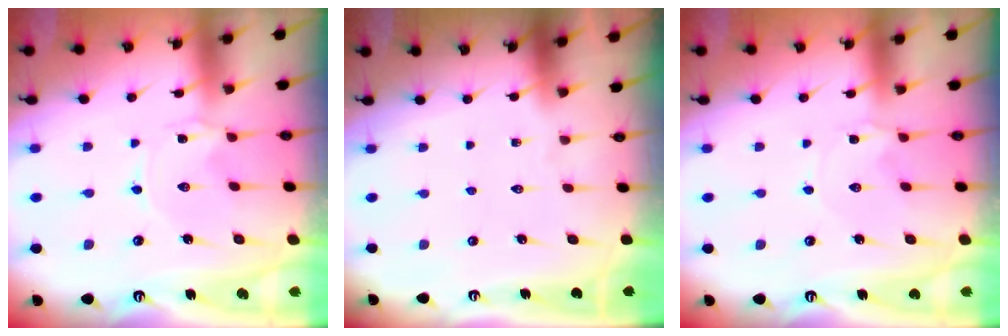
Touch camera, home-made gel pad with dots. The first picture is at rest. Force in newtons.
{"total": 0.0}
{"total": 2.1, "press": 2.1, "slide": 0.1}